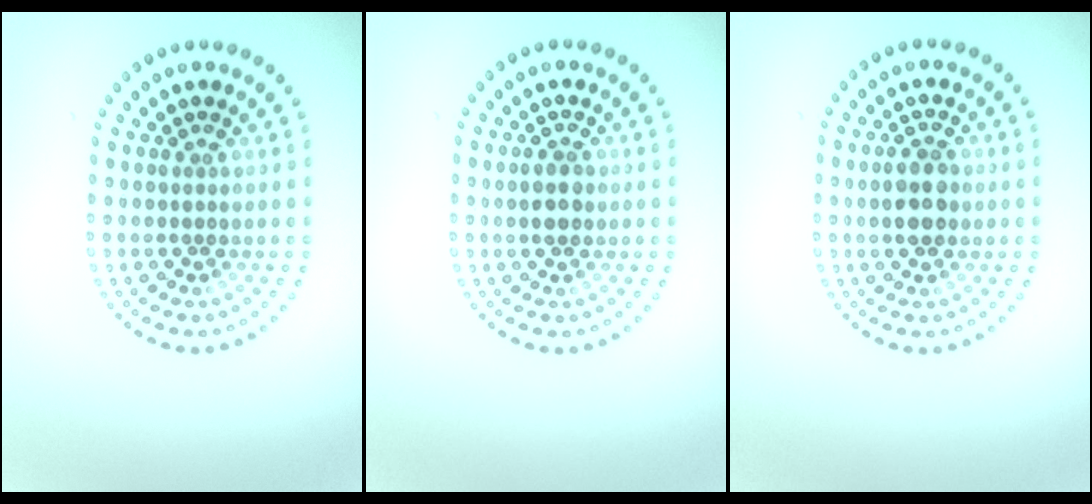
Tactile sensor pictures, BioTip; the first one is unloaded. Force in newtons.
{"total": 2.4, "press": 2.4, "slide": 0.1}
{"total": 3.2, "press": 3.2, "slide": 0.2}